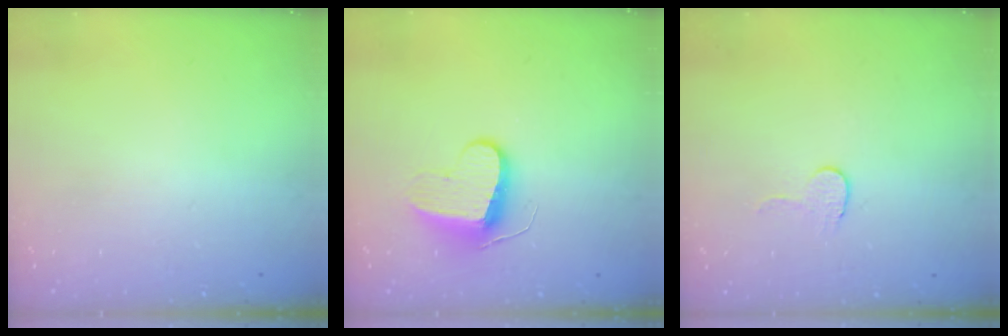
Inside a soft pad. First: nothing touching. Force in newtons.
{"total": 9.2, "press": 9.2, "slide": 0.4}
{"total": 6.2, "press": 6.2, "slide": 0.5}